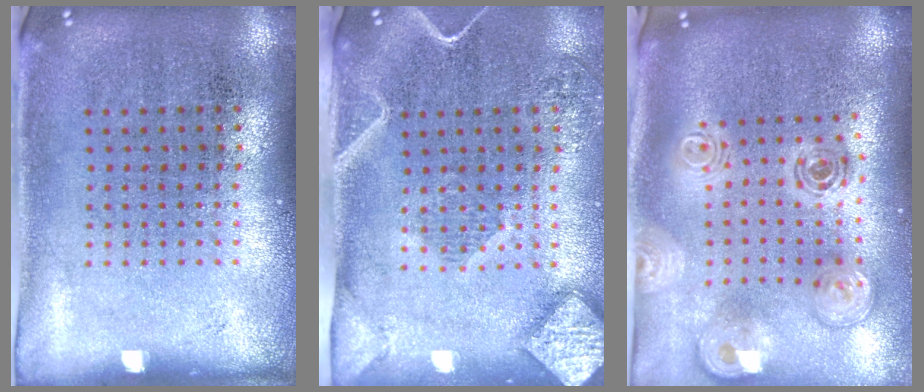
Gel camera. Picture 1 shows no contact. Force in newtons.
{"total": 2.5, "press": 1.9, "slide": 1.5}
{"total": 2.1, "press": 1.7, "slide": 1.2}